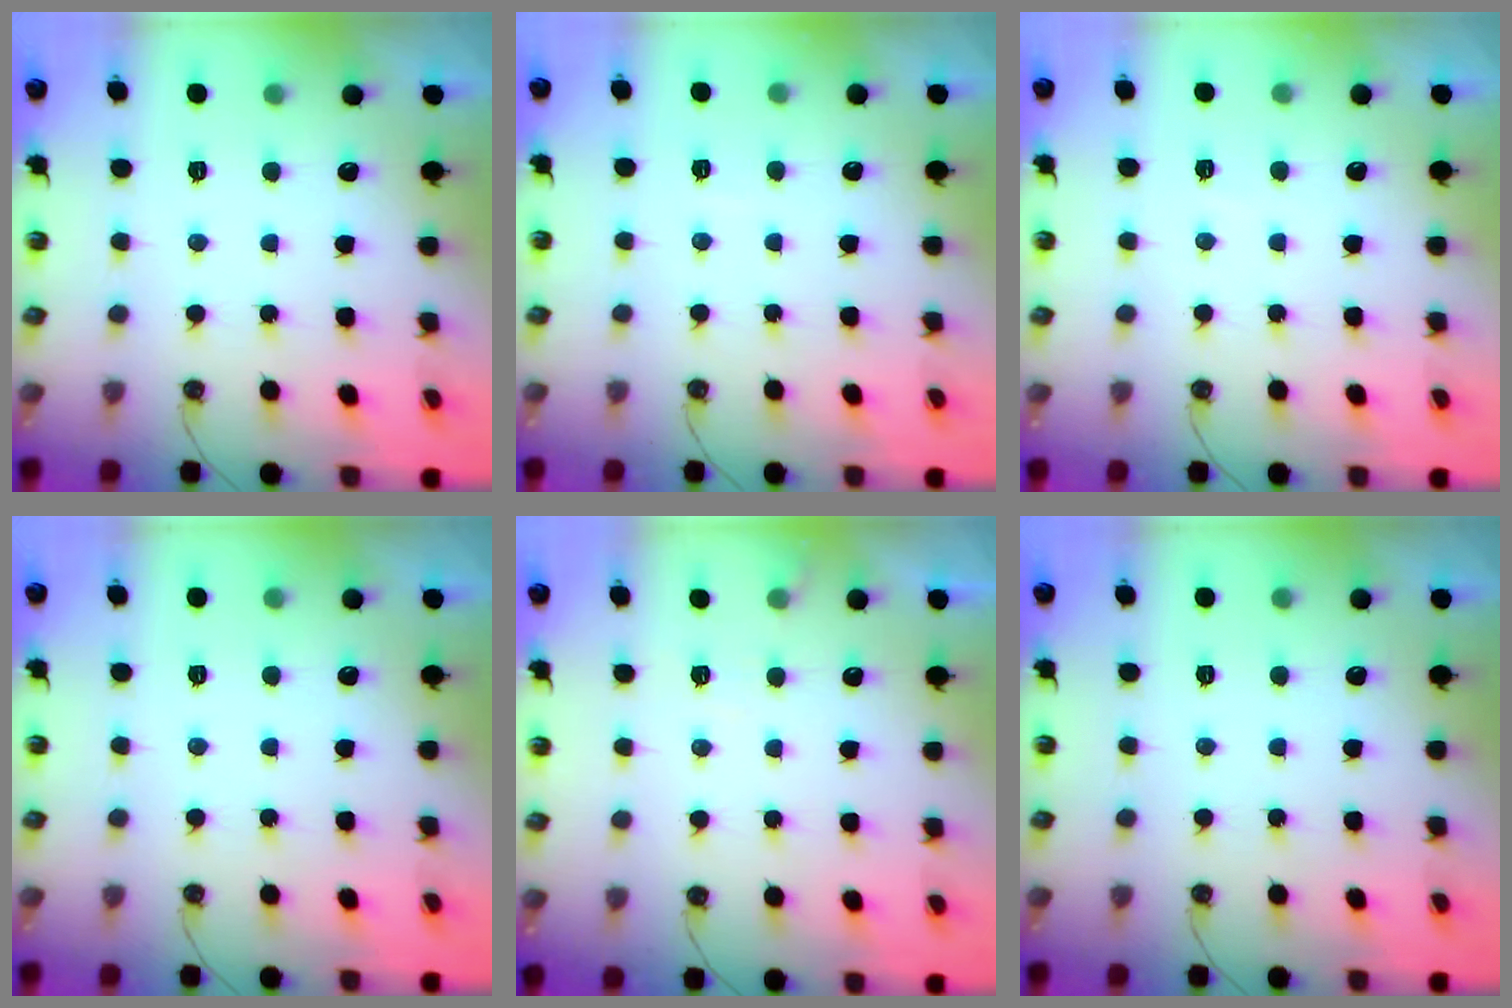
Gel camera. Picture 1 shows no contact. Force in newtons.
{"total": 3.4, "press": 3.4, "slide": 0.5}
{"total": 2.8, "press": 2.7, "slide": 0.5}
{"total": 0.0}
{"total": 4.2, "press": 4.2, "slide": 0.6}
{"total": 0.0}